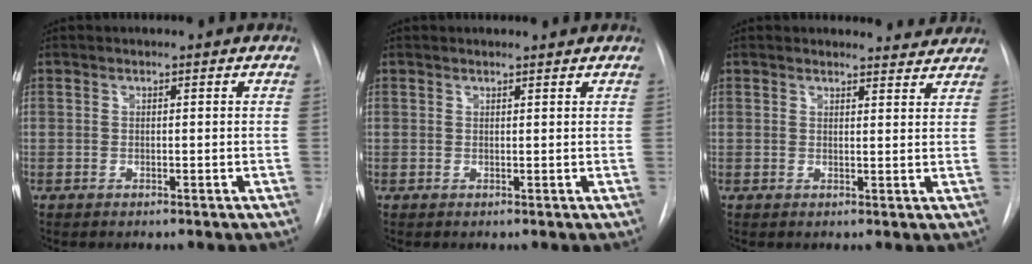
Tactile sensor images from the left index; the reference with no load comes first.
{"total": 1.4, "force": [1.4, 0.1, 0.0], "torque": [-0.010, 0.002, 0.020]}
{"total": 4.4, "force": [4.3, 1.0, -0.2], "torque": [0.006, -0.008, 0.035]}